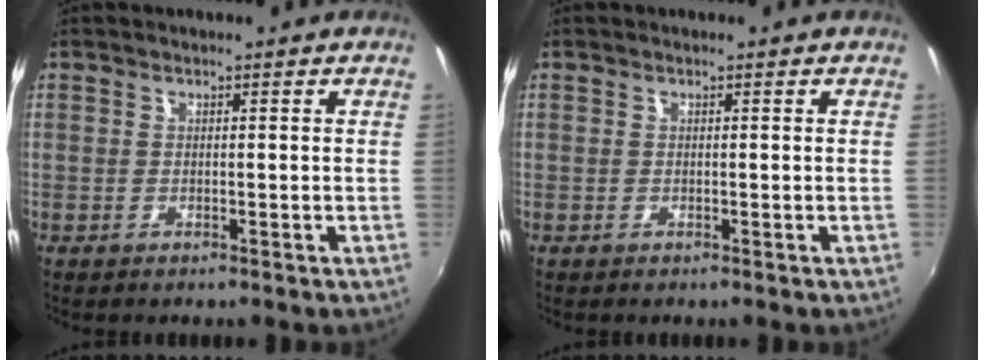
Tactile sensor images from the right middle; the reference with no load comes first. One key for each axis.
{"total": 0.0}